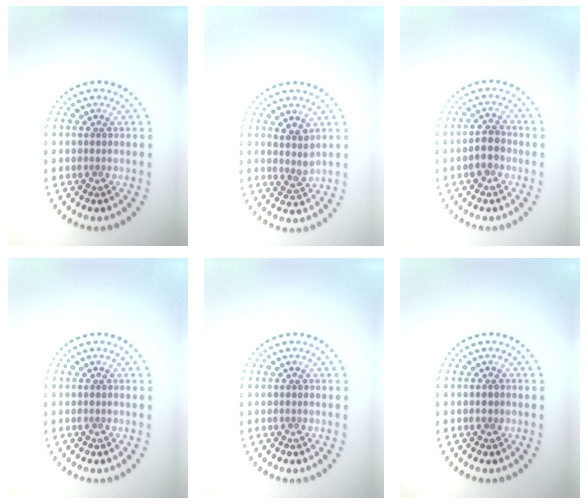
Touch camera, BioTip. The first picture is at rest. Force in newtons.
{"total": 1.9, "press": 1.5, "slide": 1.2}
{"total": 2.4, "press": 2.2, "slide": 0.8}
{"total": 0.0}
{"total": 0.0}
{"total": 0.7, "press": 0.7, "slide": 0.2}